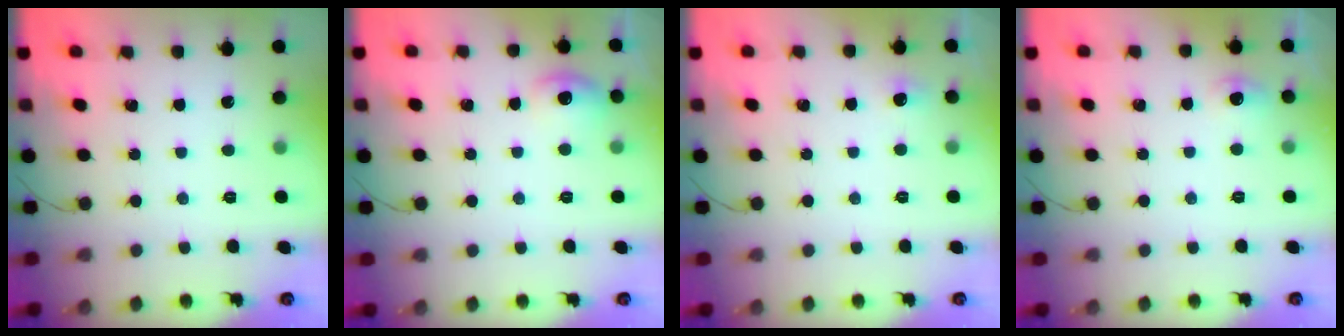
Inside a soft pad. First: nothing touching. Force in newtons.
{"total": 6.8, "press": 6.6, "slide": 1.7}
{"total": 3.7, "press": 3.3, "slide": 1.5}
{"total": 11.9, "press": 5.2, "slide": 10.7}